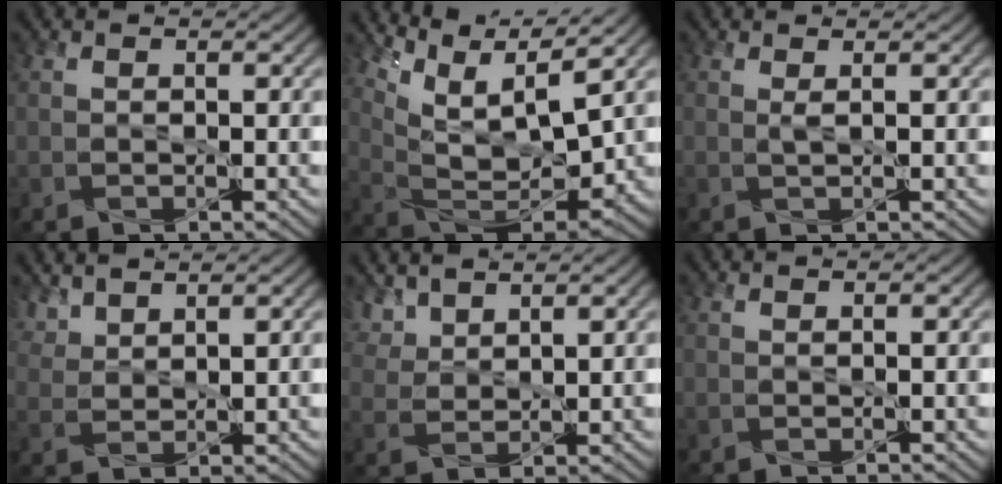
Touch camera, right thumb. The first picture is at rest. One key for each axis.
{"total": 11.2, "fx": 6.8, "fy": 3.9, "fz": 8.0, "tx": -0.181, "ty": 0.002, "tz": 0.124}
{"total": 0.9, "fx": 0.1, "fy": -0.3, "fz": 0.8, "tx": -0.022, "ty": 0.001, "tz": 0.003}
{"total": 4.2, "fx": 3.3, "fy": 1.6, "fz": 2.2, "tx": -0.059, "ty": 0.006, "tz": 0.076}
{"total": 5.0, "fx": 3.7, "fy": 2.1, "fz": 2.6, "tx": -0.074, "ty": 0.008, "tz": 0.084}
{"total": 0.0}